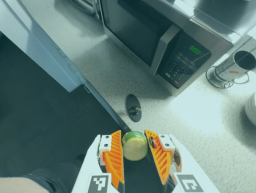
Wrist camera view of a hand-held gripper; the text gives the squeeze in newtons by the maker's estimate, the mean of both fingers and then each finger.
{"total": 9.7, "left": 9.9, "right": 9.6}